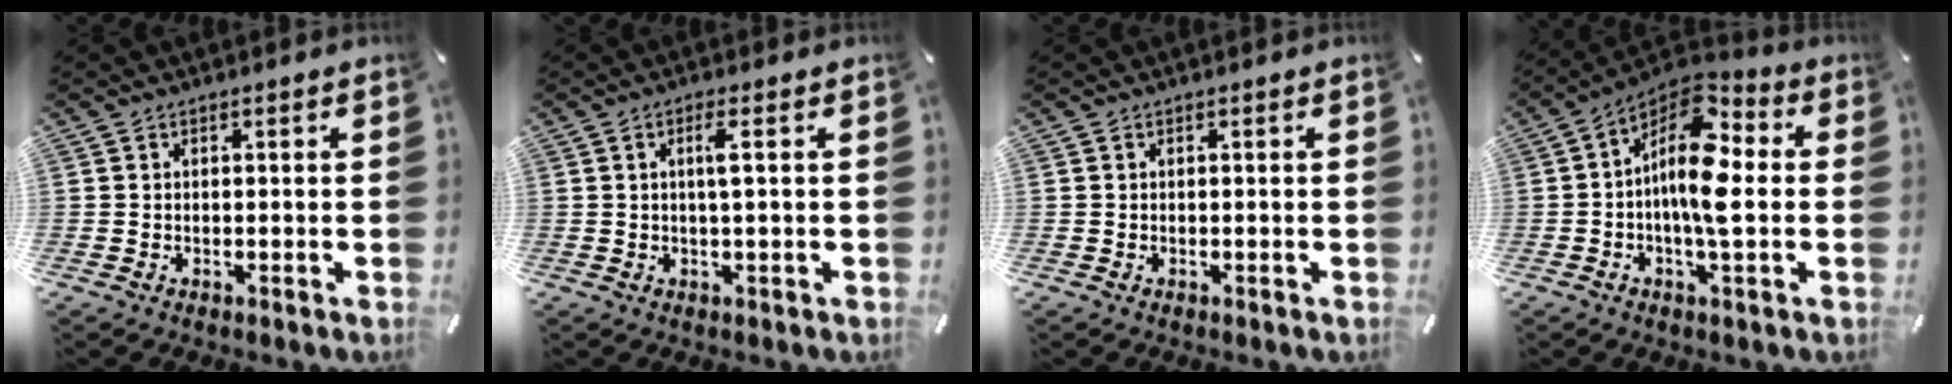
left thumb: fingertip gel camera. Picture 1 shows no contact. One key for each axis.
{"total": 3.8, "fx": 0.6, "fy": 0.4, "fz": 3.7, "tx": -0.064, "ty": -0.003, "tz": 0.004}
{"total": 0.0}
{"total": 14.0, "fx": 0.2, "fy": 5.7, "fz": 12.8, "tx": -0.254, "ty": -0.017, "tz": 0.001}